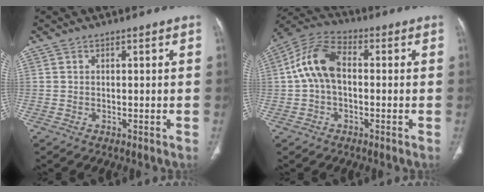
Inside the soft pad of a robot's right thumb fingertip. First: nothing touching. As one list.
[{"total": 10.5, "force": [0.3, 6.5, 8.2], "torque": [-0.162, 0.031, -0.003]}]